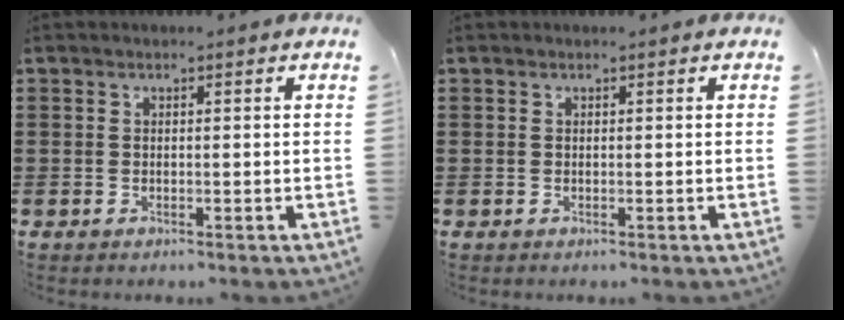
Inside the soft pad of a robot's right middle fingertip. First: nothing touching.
{"total": 0.0}